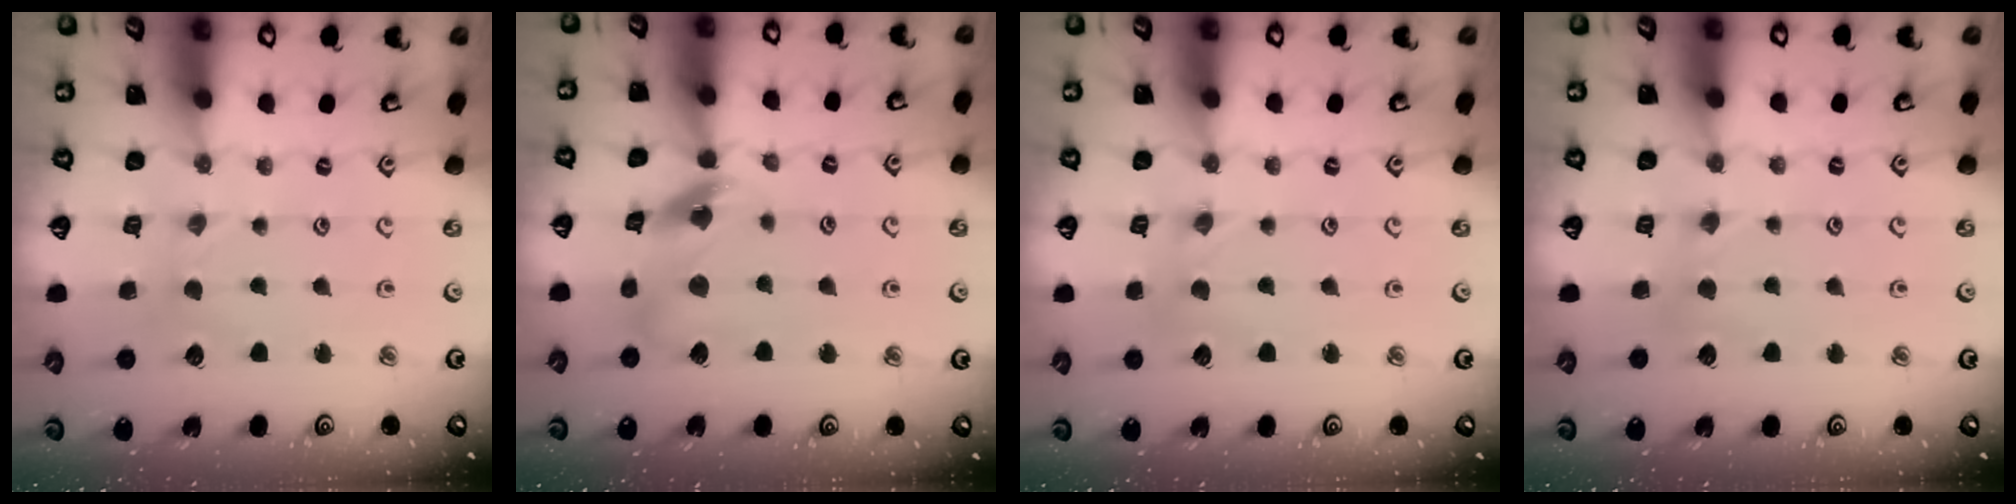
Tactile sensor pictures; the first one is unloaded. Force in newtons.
{"total": 12.2, "press": 12.1, "slide": 1.5}
{"total": 0.6, "press": 0.6, "slide": 0.2}
{"total": 2.8, "press": 2.8, "slide": 0.5}